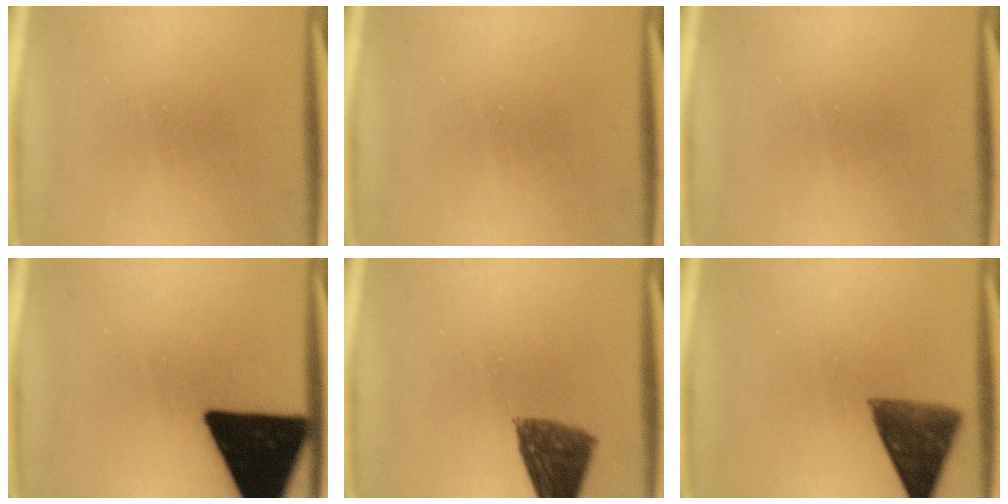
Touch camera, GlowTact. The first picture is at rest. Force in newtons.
{"total": 0.0}
{"total": 0.0}
{"total": 18.7}
{"total": 8.9}
{"total": 9.5}